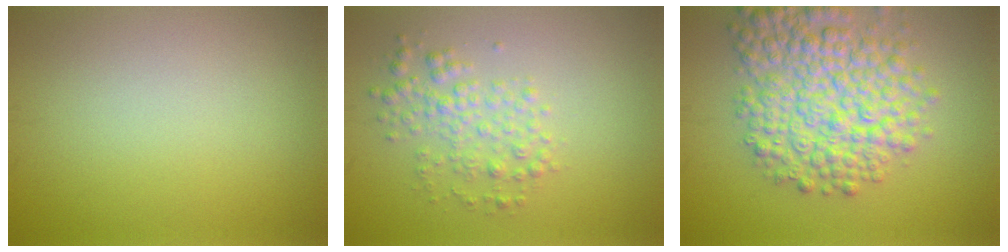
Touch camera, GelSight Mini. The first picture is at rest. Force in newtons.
{"total": 2.9, "press": 2.9, "slide": 0.1}
{"total": 8.4, "press": 8.4, "slide": 0.3}